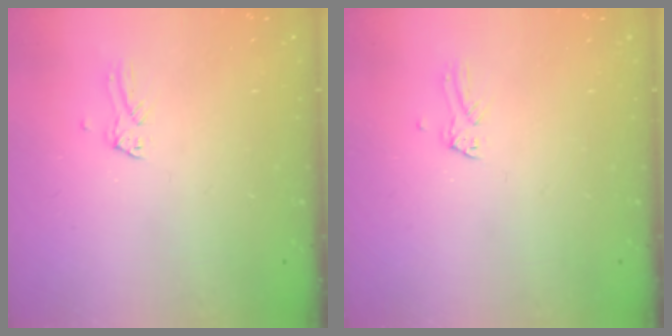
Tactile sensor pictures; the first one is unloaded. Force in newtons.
{"total": 0.0}